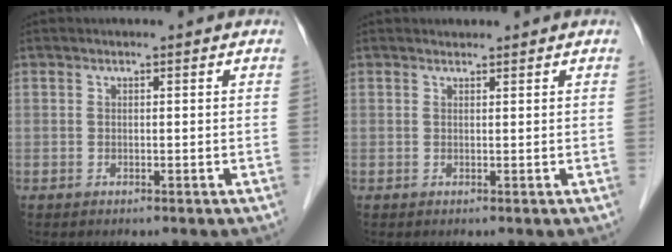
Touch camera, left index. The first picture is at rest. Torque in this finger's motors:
{"motor_torque": [0.22, -0.13, 0.00, 0.01]}